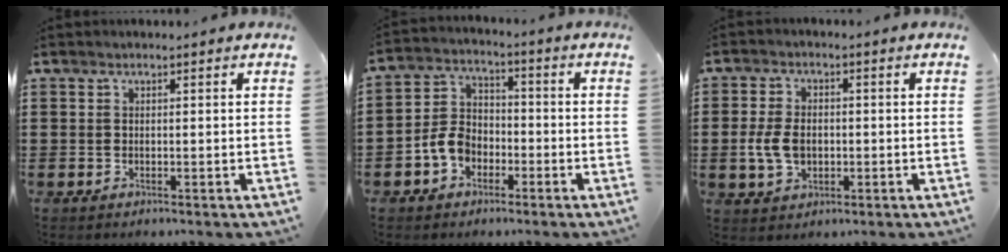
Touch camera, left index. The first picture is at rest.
{"total": 6.0, "force": [-3.0, 4.4, 2.8], "torque": [-0.082, 0.010, -0.065]}
{"total": 5.5, "force": [-0.8, 3.8, 3.9], "torque": [-0.102, 0.001, -0.022]}